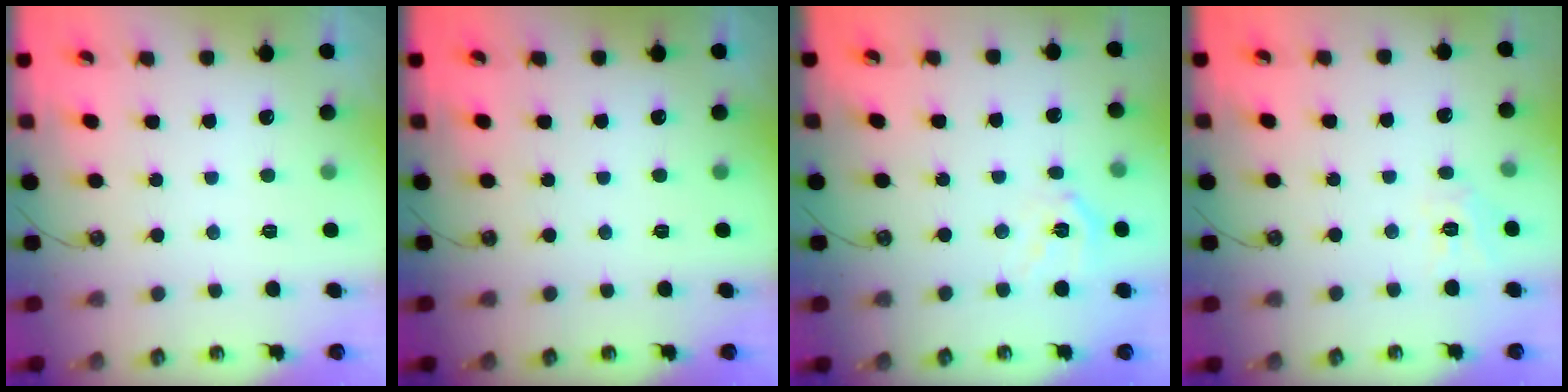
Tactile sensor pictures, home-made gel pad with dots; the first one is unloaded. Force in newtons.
{"total": 0.0}
{"total": 11.2, "press": 11.1, "slide": 1.6}
{"total": 6.5, "press": 6.4, "slide": 0.5}